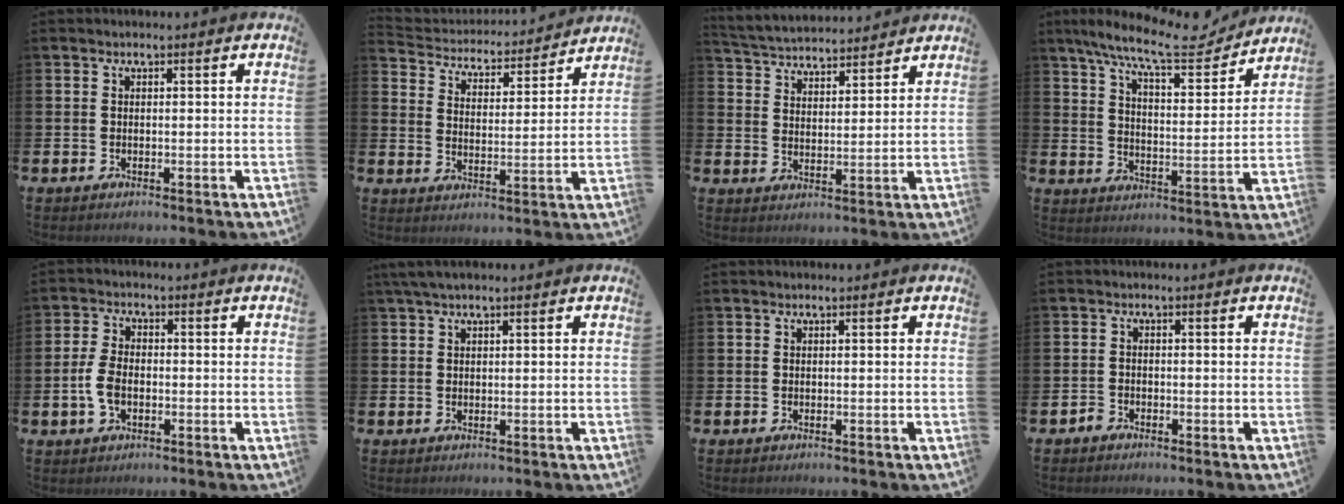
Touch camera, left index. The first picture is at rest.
{"total": 4.4, "force": [4.2, 1.3, 0.1], "torque": [-0.030, -0.042, 0.065]}
{"total": 4.5, "force": [4.4, 0.8, 0.0], "torque": [-0.026, -0.031, 0.077]}
{"total": 11.1, "force": [9.5, 2.4, 5.2], "torque": [-0.122, -0.048, 0.164]}
{"total": 4.3, "force": [-0.7, 2.6, 3.4], "torque": [-0.067, -0.001, -0.017]}
{"total": 2.0, "force": [1.5, 0.4, 1.4], "torque": [-0.031, 0.005, 0.026]}
{"total": 0.0}
{"total": 1.2, "force": [-1.1, 0.5, -0.1], "torque": [-0.007, 0.005, -0.024]}